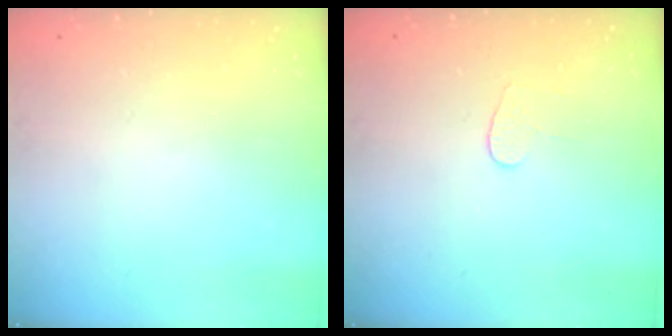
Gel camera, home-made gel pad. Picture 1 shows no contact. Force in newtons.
{"total": 3.8, "press": 3.8, "slide": 0.3}